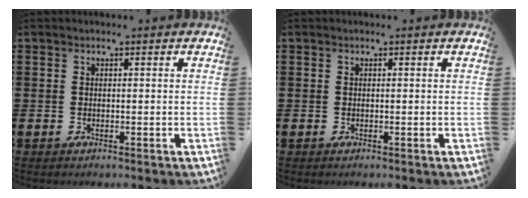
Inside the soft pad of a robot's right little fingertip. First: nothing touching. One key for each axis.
{"total": 0.0}